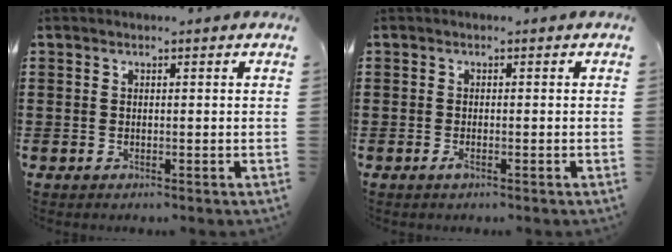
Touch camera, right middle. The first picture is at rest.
{"total": 0.9, "force": [-0.4, 0.2, 0.8], "torque": [-0.016, -0.004, -0.006]}